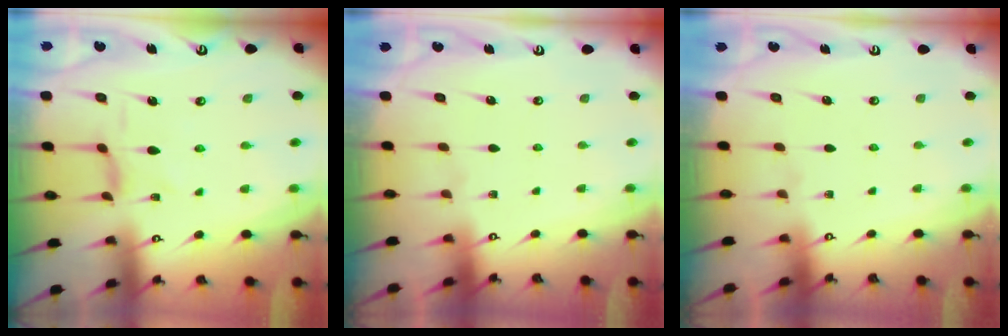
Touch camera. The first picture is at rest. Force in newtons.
{"total": 0.0}
{"total": 0.0}